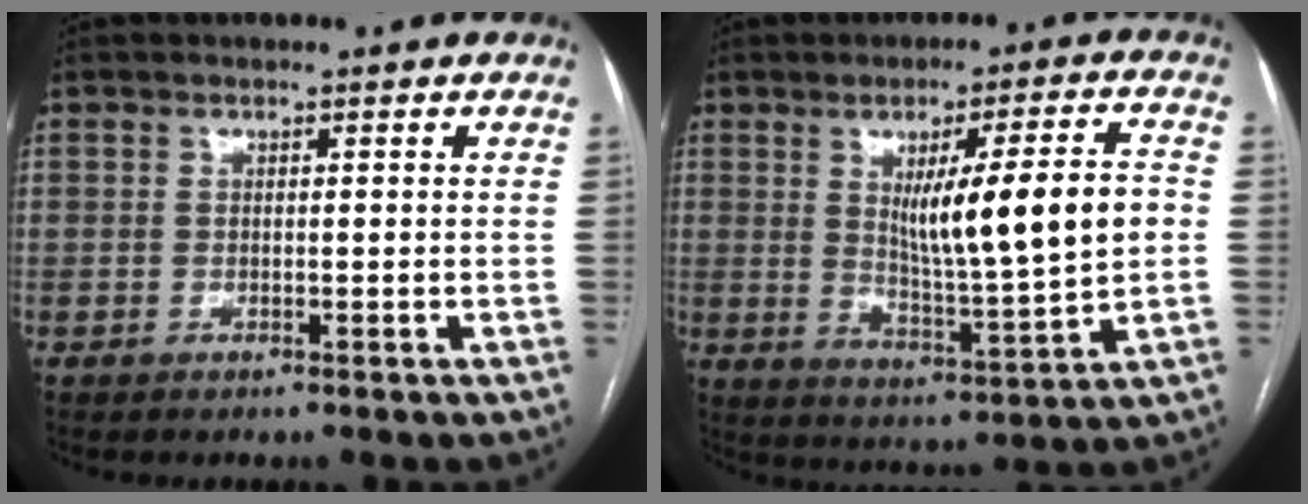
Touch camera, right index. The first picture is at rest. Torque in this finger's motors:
{"motor_torque": [0.74, -0.05, 0.52, 0.11]}